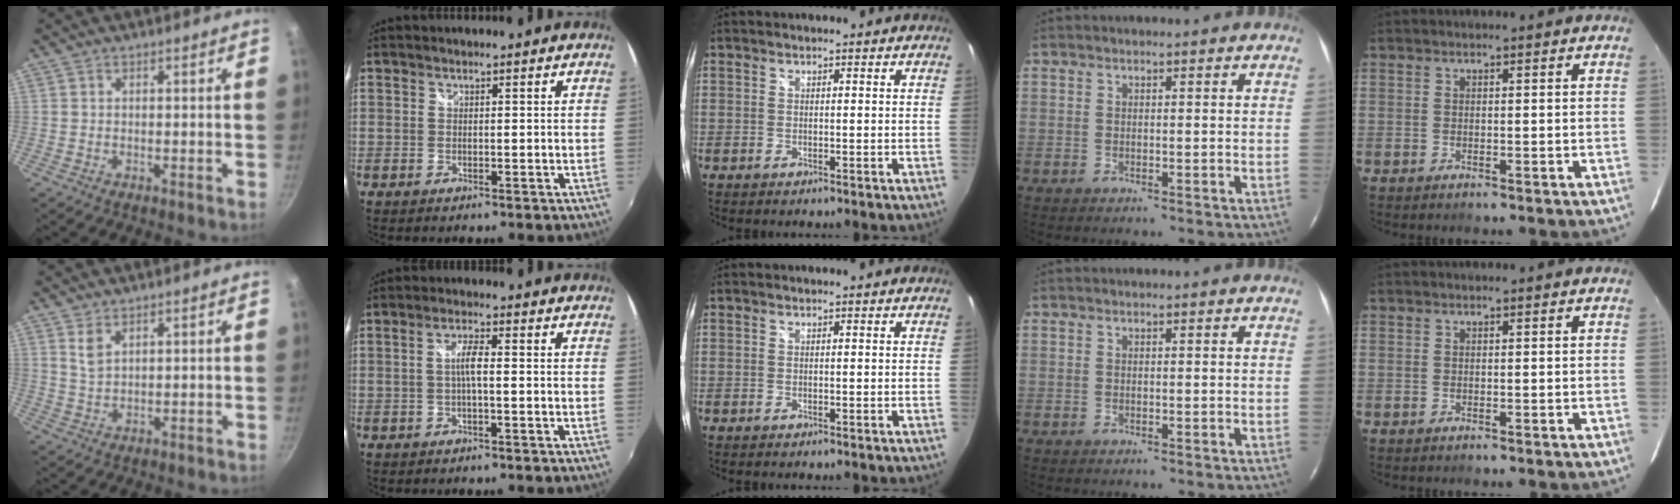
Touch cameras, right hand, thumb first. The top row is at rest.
{"thumb": {"total": 3.1, "force": [1.8, 1.6, 2.0], "torque": [-0.038, -0.012, 0.040]}, "index": {"total": 3.1, "force": [-0.3, 0.4, 3.1], "torque": [-0.059, 0.006, -0.005]}}